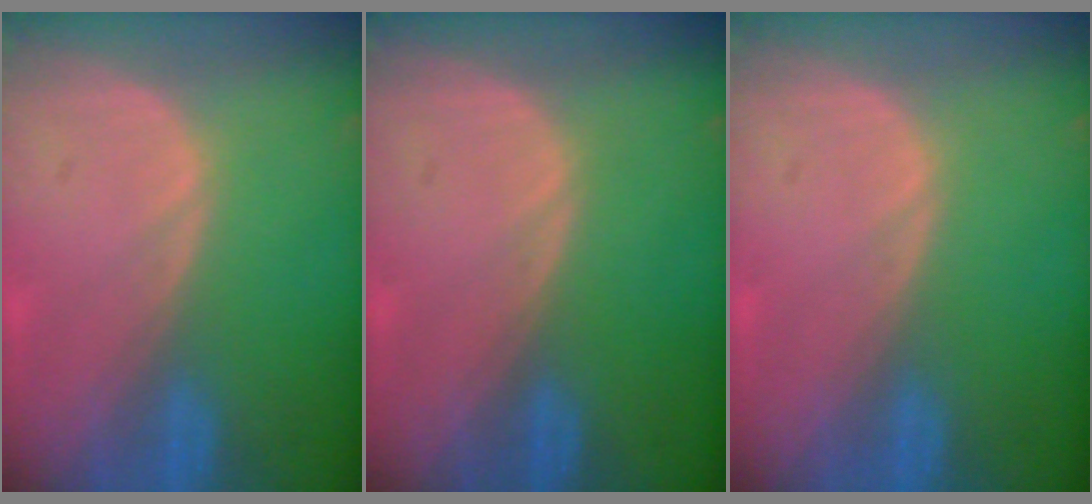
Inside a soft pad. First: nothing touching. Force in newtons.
{"total": 0.0}
{"total": 0.0}